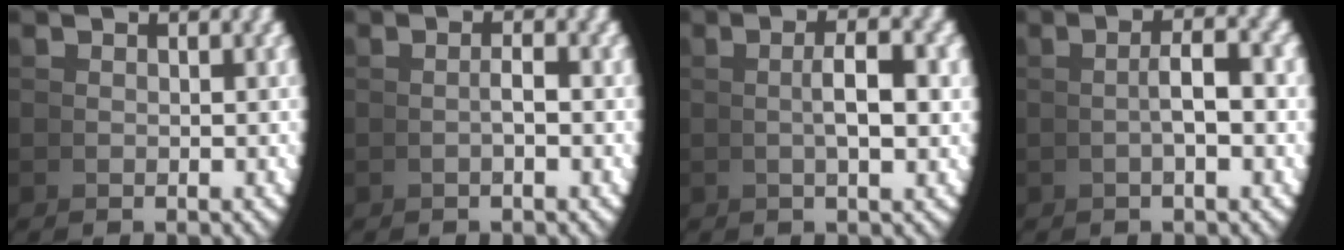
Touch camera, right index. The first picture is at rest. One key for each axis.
{"total": 1.0, "fx": -0.5, "fy": -0.2, "fz": 0.9, "tx": -0.011, "ty": 0.007, "tz": -0.008}
{"total": 2.9, "fx": 0.7, "fy": 0.3, "fz": 2.8, "tx": -0.034, "ty": 0.014, "tz": 0.008}
{"total": 2.4, "fx": 0.2, "fy": 0.2, "fz": 2.4, "tx": -0.025, "ty": 0.020, "tz": -0.001}